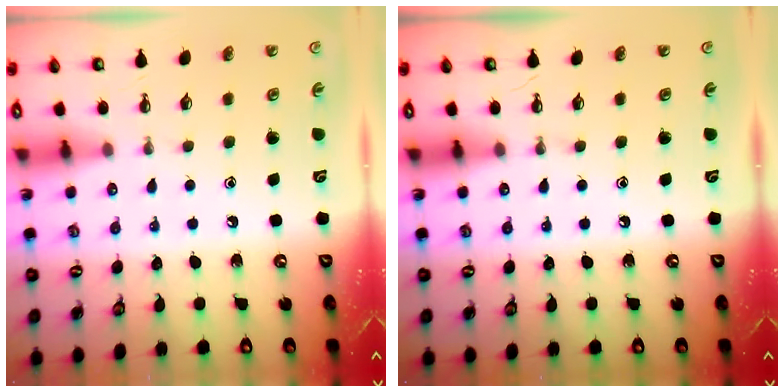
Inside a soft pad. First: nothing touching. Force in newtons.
{"total": 0.0}